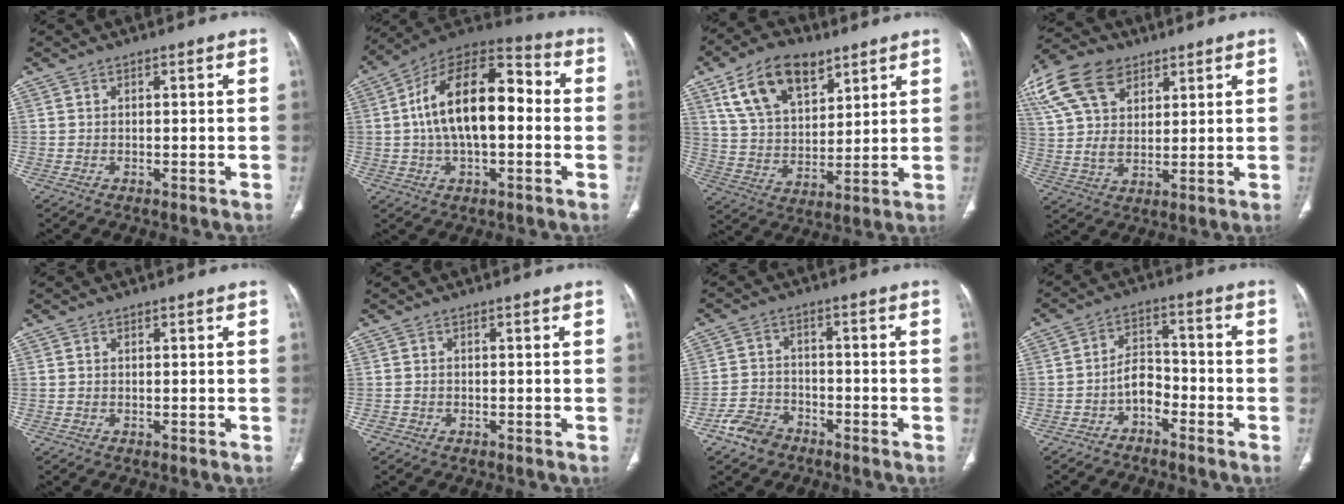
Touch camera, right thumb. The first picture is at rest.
{"total": 19.0, "force": [0.6, 10.0, 16.2], "torque": [-0.260, 0.041, 0.000]}
{"total": 16.1, "force": [9.2, 9.0, 9.8], "torque": [-0.143, -0.028, 0.172]}
{"total": 19.7, "force": [10.3, 12.5, 11.2], "torque": [-0.249, 0.017, 0.195]}
{"total": 0.0}
{"total": 1.0, "force": [-0.5, 0.9, 0.0], "torque": [0.001, 0.003, -0.013]}
{"total": 5.9, "force": [-4.1, 3.8, 1.8], "torque": [-0.027, 0.022, -0.078]}
{"total": 5.5, "force": [-3.2, 3.7, 2.5], "torque": [-0.025, 0.041, -0.063]}